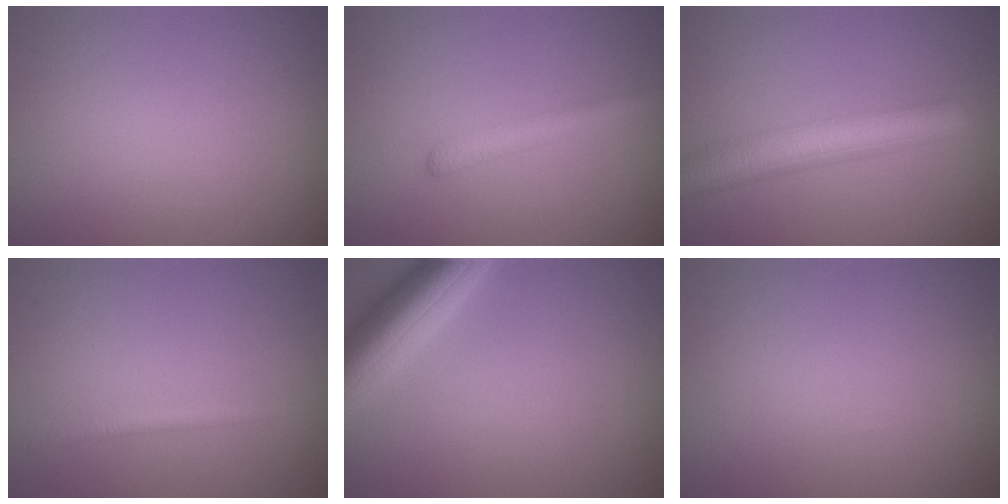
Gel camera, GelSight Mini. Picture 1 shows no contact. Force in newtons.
{"total": 1.9, "press": 1.9, "slide": 0.0}
{"total": 5.8, "press": 5.8, "slide": 0.2}
{"total": 0.9, "press": 0.9, "slide": 0.0}
{"total": 5.9, "press": 5.9, "slide": 0.4}
{"total": 0.0}